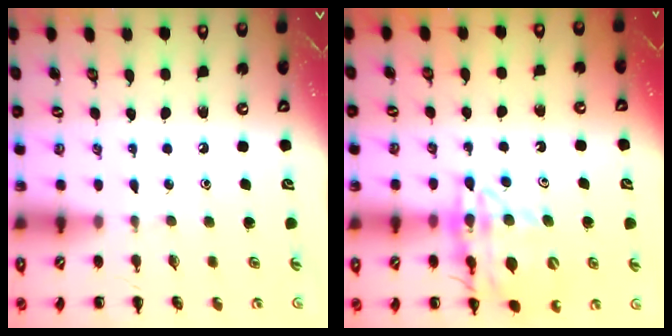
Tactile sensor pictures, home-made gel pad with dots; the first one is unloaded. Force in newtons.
{"total": 16.5, "press": 16.3, "slide": 2.7}